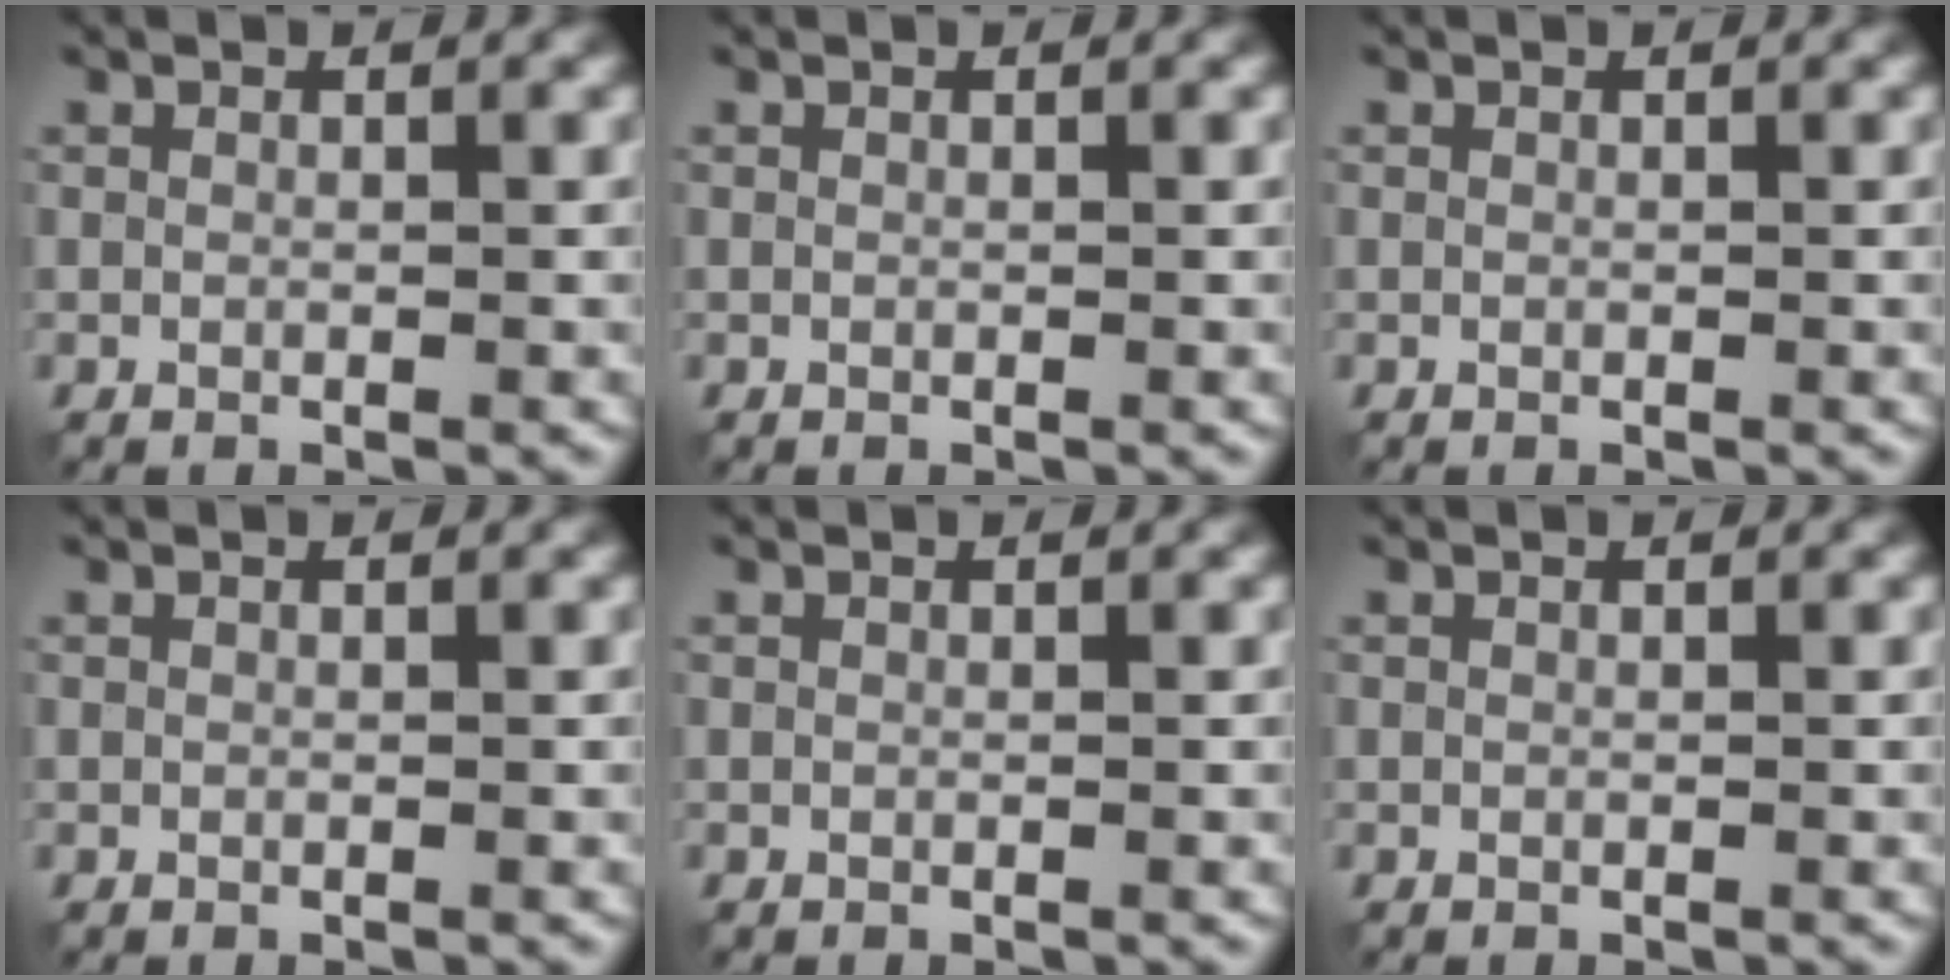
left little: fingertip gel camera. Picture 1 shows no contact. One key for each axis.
{"total": 0.0}
{"total": 0.0}
{"total": 0.0}
{"total": 0.0}
{"total": 0.0}